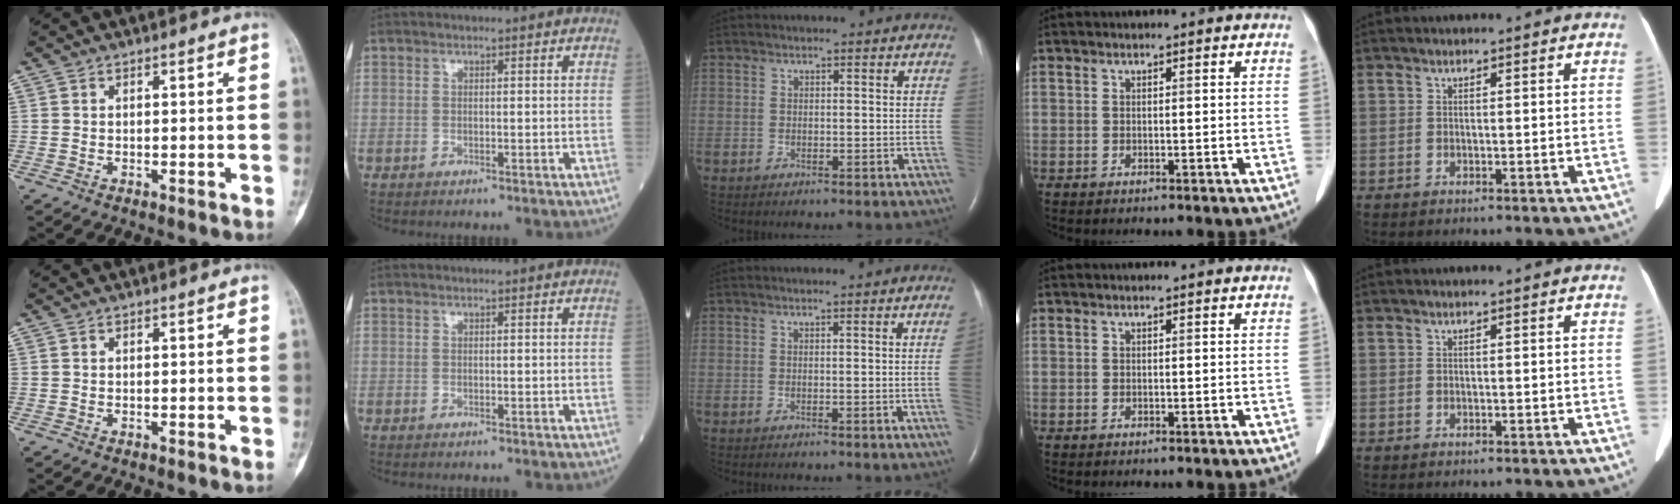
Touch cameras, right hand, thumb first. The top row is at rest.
{"middle": {"total": 1.9, "force": [-0.2, -0.9, 1.7], "torque": [-0.020, -0.001, -0.003]}}